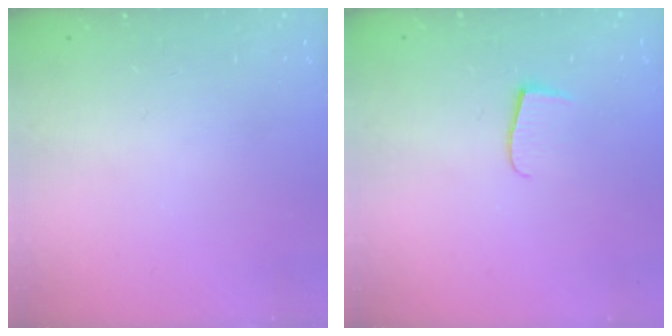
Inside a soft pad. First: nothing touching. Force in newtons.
{"total": 5.9, "press": 5.9, "slide": 0.4}